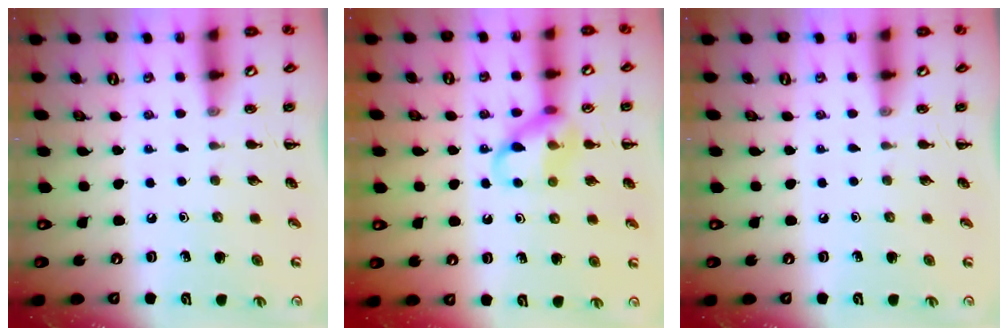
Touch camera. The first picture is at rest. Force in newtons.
{"total": 11.5, "press": 11.4, "slide": 1.3}
{"total": 0.0}